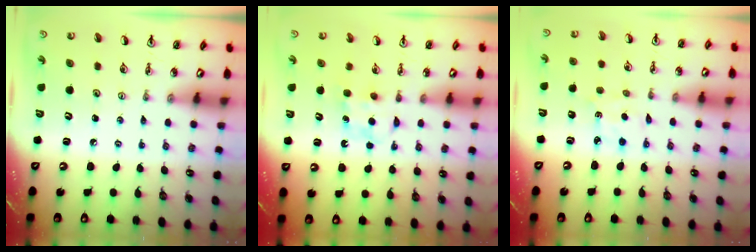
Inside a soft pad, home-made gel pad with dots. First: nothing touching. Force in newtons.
{"total": 5.3, "press": 5.3, "slide": 0.7}
{"total": 3.1, "press": 3.1, "slide": 0.2}